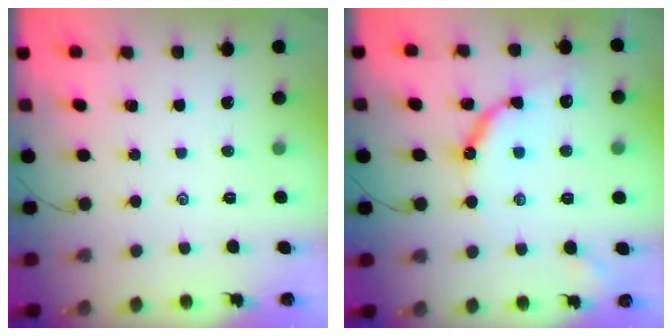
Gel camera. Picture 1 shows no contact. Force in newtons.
{"total": 10.1, "press": 10.0, "slide": 1.3}